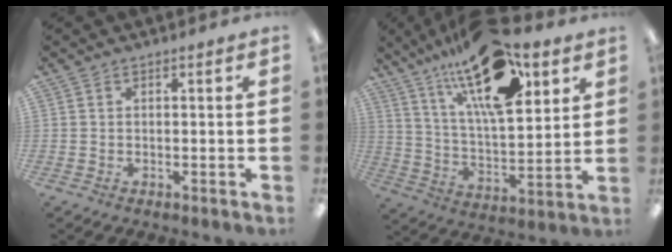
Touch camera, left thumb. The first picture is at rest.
{"total": 23.8, "force": [14.4, 9.2, 16.5], "torque": [-0.271, -0.076, 0.239]}